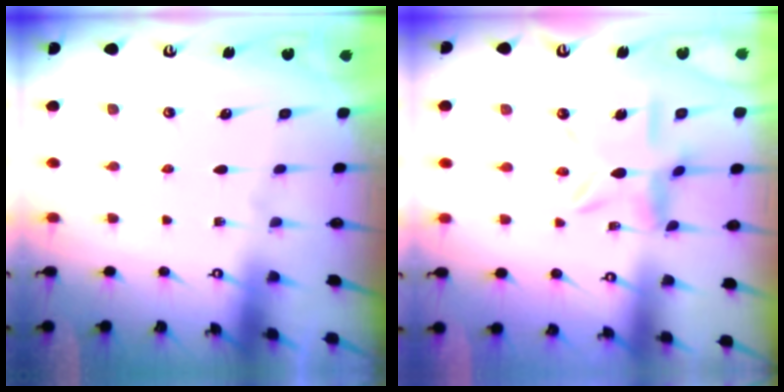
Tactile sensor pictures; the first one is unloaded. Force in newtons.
{"total": 10.2, "press": 10.1, "slide": 0.9}